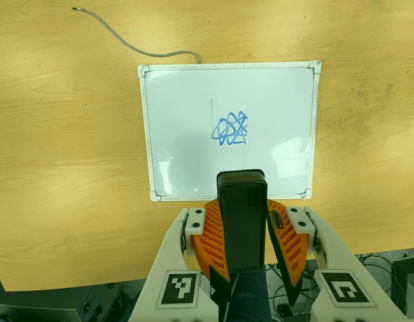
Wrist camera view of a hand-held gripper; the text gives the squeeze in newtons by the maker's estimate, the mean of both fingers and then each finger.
{"total": 7.3, "left": 7.5, "right": 7.0}